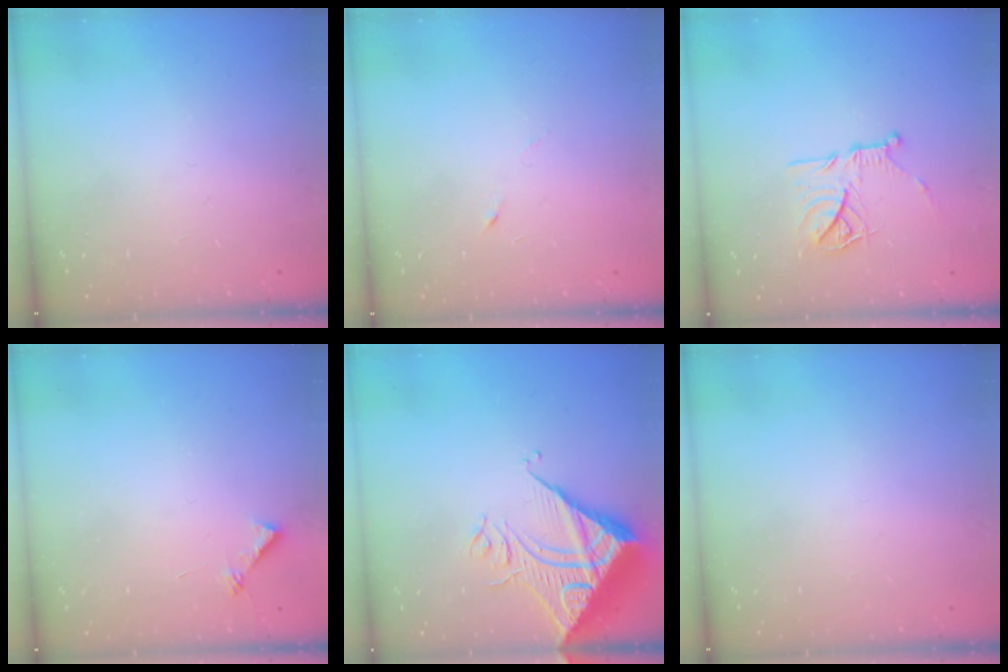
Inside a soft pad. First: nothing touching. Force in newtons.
{"total": 3.1, "press": 3.0, "slide": 1.0}
{"total": 14.9, "press": 14.8, "slide": 1.4}
{"total": 5.6, "press": 5.5, "slide": 0.6}
{"total": 12.1, "press": 12.0, "slide": 1.2}
{"total": 0.0}